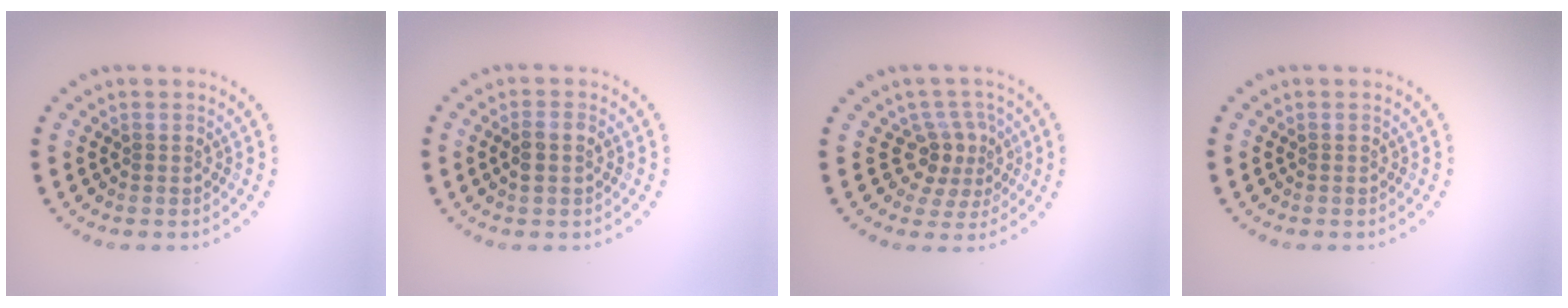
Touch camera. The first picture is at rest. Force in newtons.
{"total": 1.8, "press": 1.7, "slide": 0.6}
{"total": 3.1, "press": 2.4, "slide": 2.0}
{"total": 0.0}